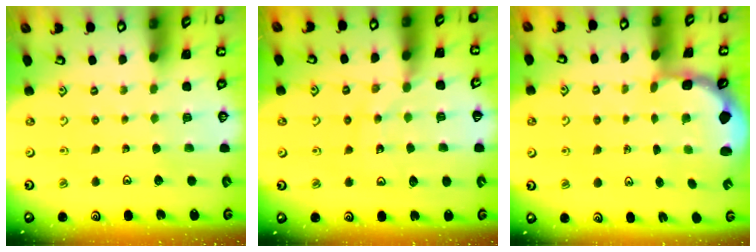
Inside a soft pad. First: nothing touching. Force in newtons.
{"total": 10.9, "press": 10.8, "slide": 1.2}
{"total": 2.4, "press": 2.1, "slide": 1.2}